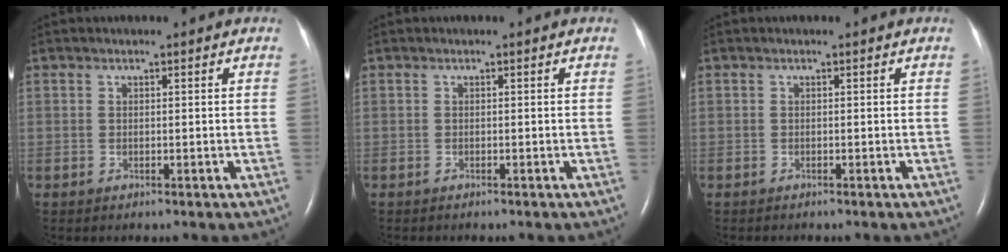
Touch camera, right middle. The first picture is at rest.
{"total": 0.8, "force": [-0.7, 0.2, 0.4], "torque": [-0.006, -0.002, -0.008]}
{"total": 0.9, "force": [-0.8, 0.2, 0.4], "torque": [-0.007, -0.002, -0.009]}